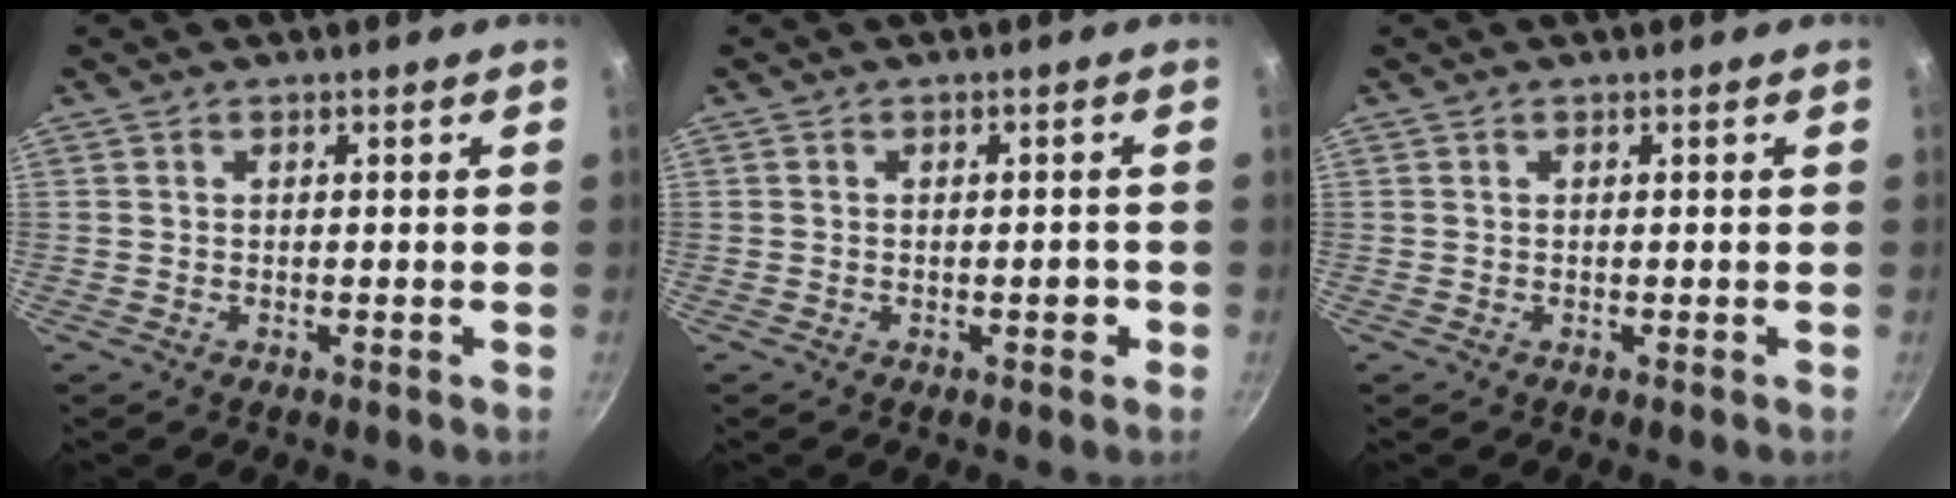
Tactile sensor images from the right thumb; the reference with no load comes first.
{"total": 2.2, "force": [-0.7, 1.0, 1.8], "torque": [-0.015, 0.006, -0.012]}
{"total": 0.0}